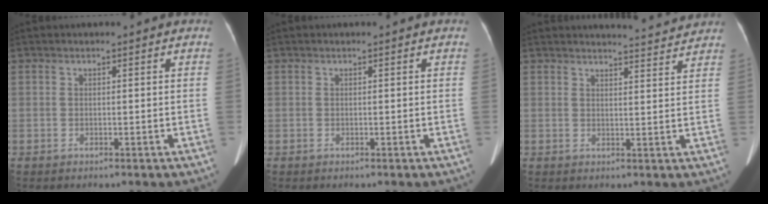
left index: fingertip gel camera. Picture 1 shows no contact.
{"total": 0.0}
{"total": 6.3, "force": [6.3, 0.2, 0.7], "torque": [-0.013, 0.000, 0.066]}